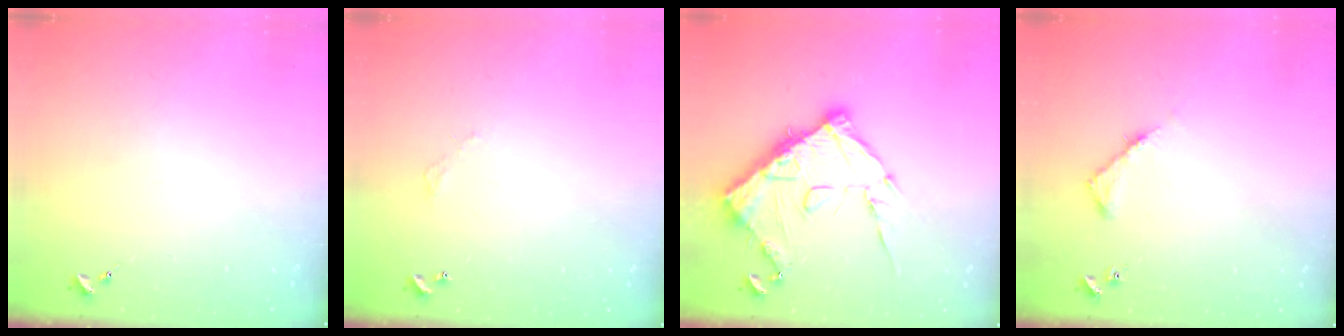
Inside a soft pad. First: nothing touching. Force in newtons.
{"total": 2.7, "press": 2.7, "slide": 0.2}
{"total": 15.0, "press": 14.9, "slide": 1.5}
{"total": 4.3, "press": 4.3, "slide": 0.4}